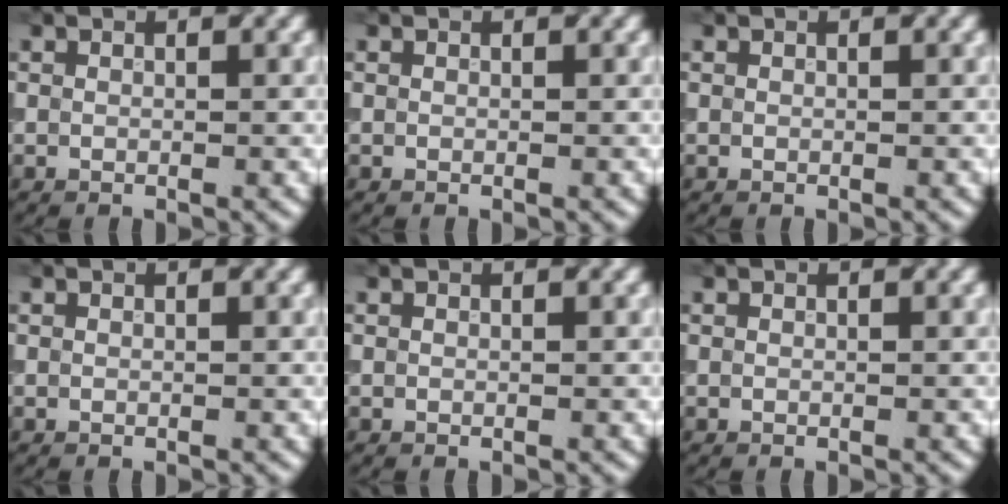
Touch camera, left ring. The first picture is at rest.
{"total": 0.0}
{"total": 0.0}
{"total": 0.0}
{"total": 0.0}
{"total": 0.0}